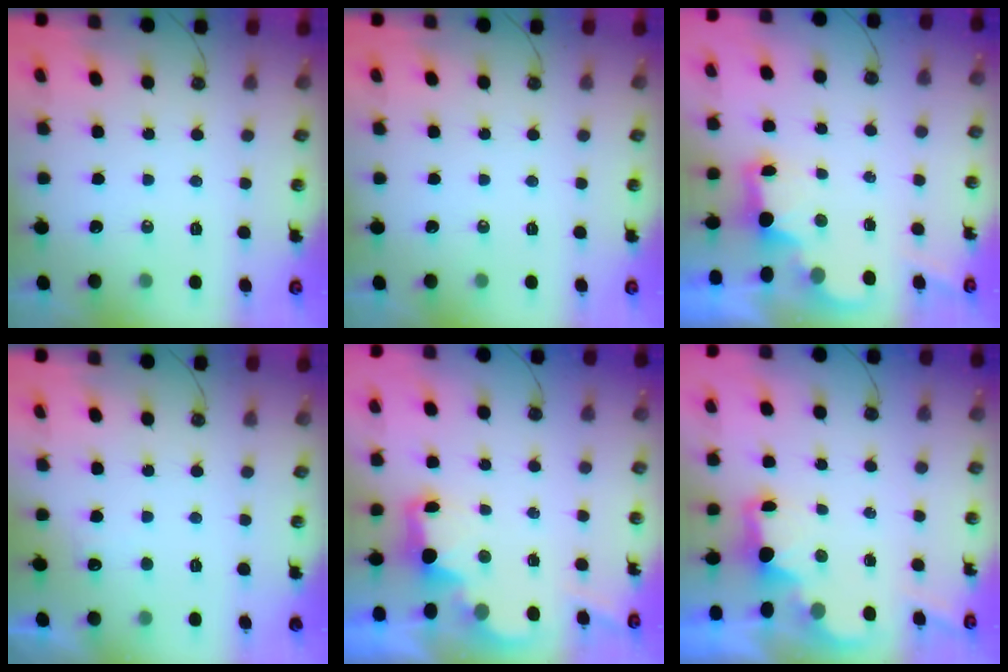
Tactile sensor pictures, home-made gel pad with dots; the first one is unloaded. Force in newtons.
{"total": 0.0}
{"total": 2.4, "press": 2.3, "slide": 0.7}
{"total": 3.2, "press": 3.0, "slide": 1.2}
{"total": 3.0, "press": 2.9, "slide": 0.6}
{"total": 2.1, "press": 2.0, "slide": 0.7}